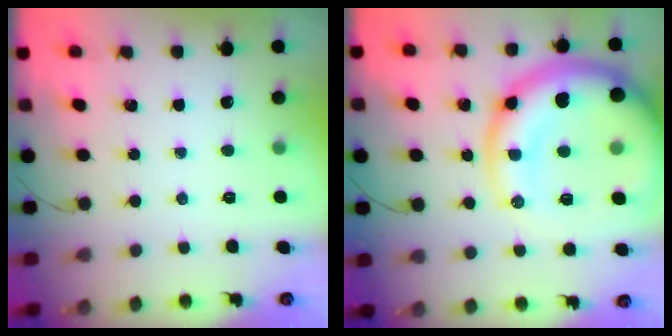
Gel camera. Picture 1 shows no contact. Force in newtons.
{"total": 23.4, "press": 22.8, "slide": 5.2}